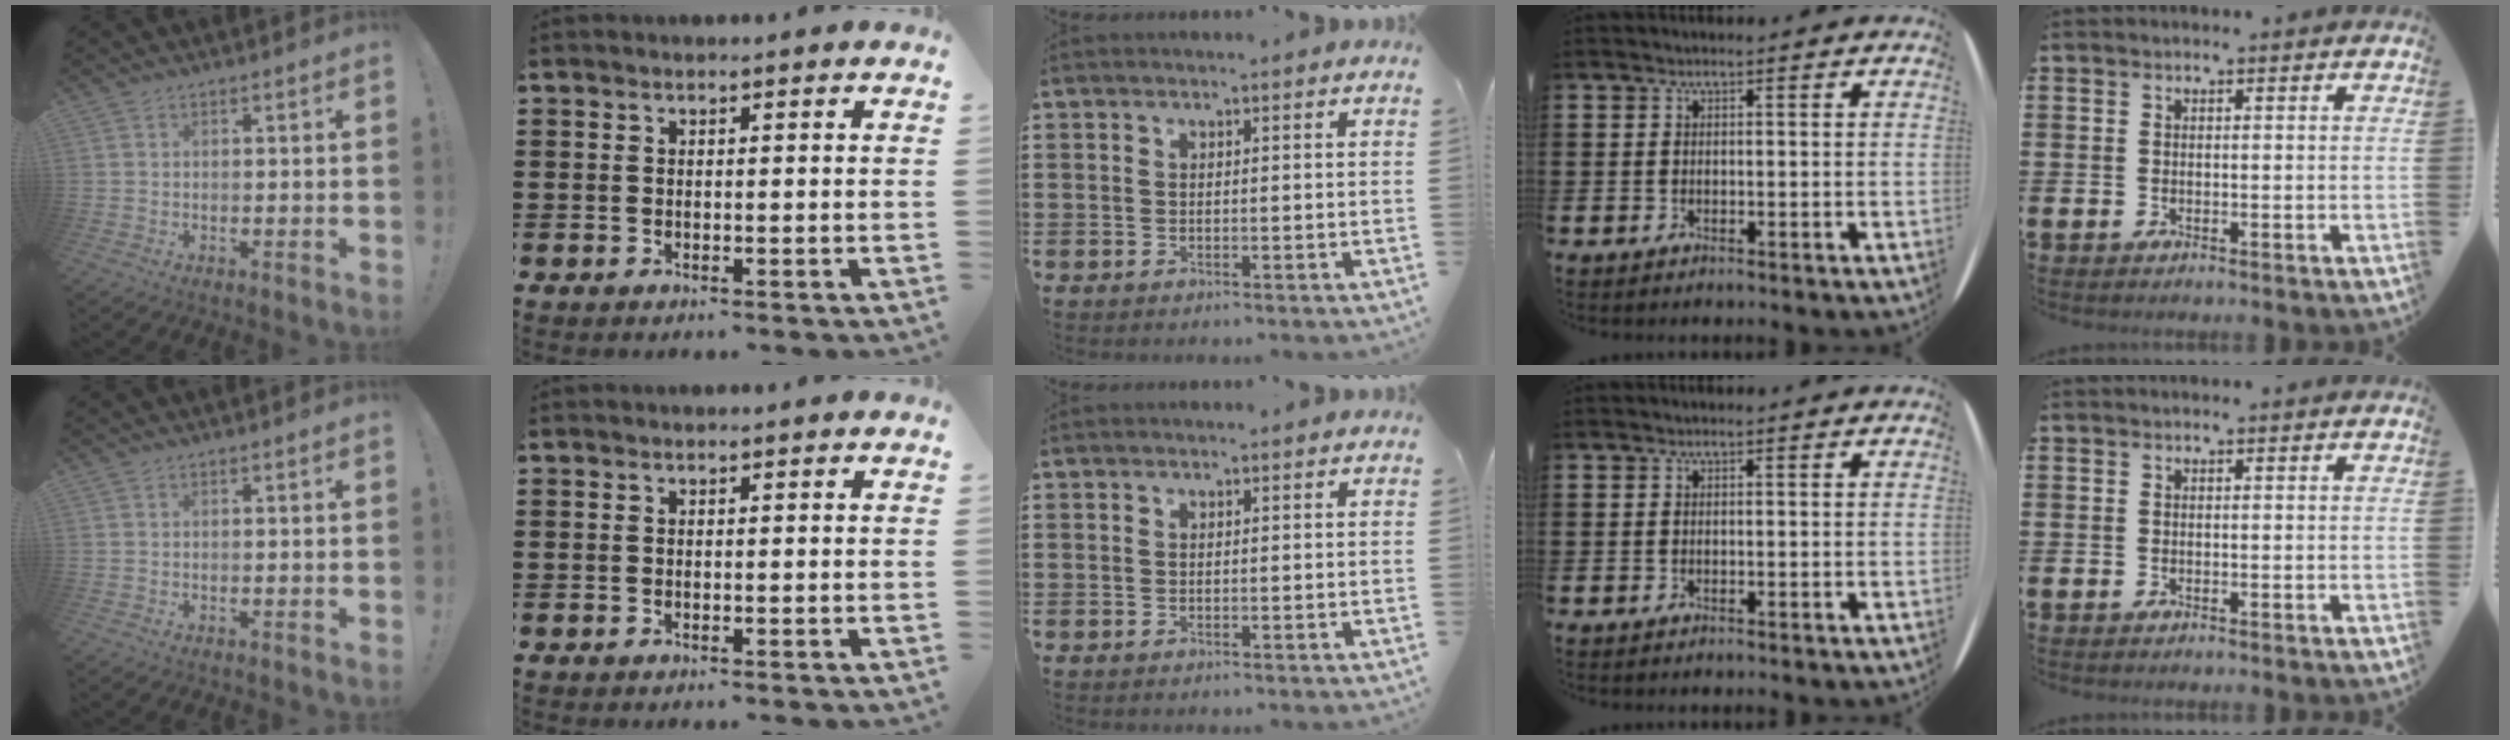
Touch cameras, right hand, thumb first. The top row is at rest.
{}